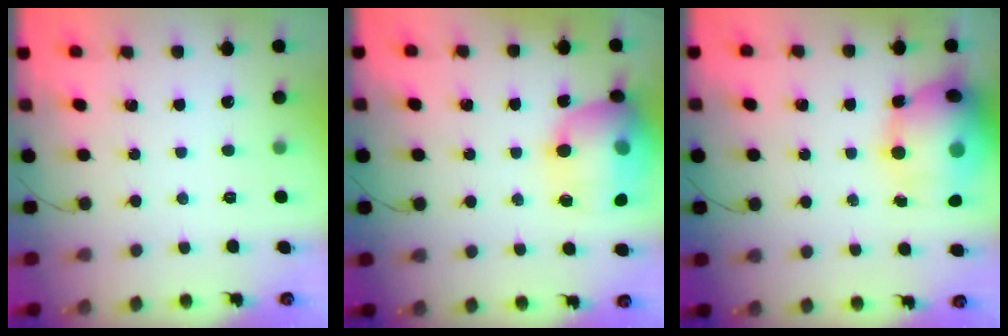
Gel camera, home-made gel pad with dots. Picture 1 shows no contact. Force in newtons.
{"total": 19.5, "press": 19.4, "slide": 2.4}
{"total": 20.4, "press": 20.0, "slide": 4.3}